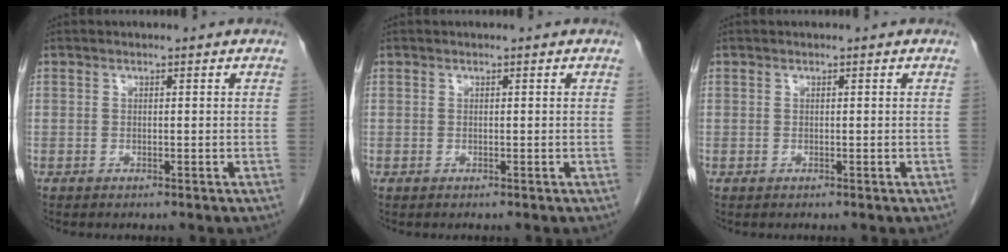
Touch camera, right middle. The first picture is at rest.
{"total": 0.0}
{"total": 0.0}